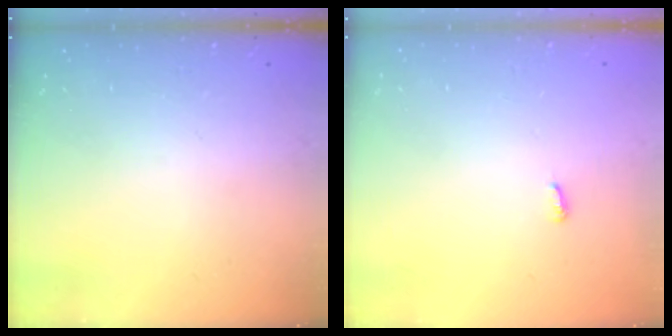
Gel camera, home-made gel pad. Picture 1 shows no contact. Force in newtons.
{"total": 2.6, "press": 2.6, "slide": 0.2}